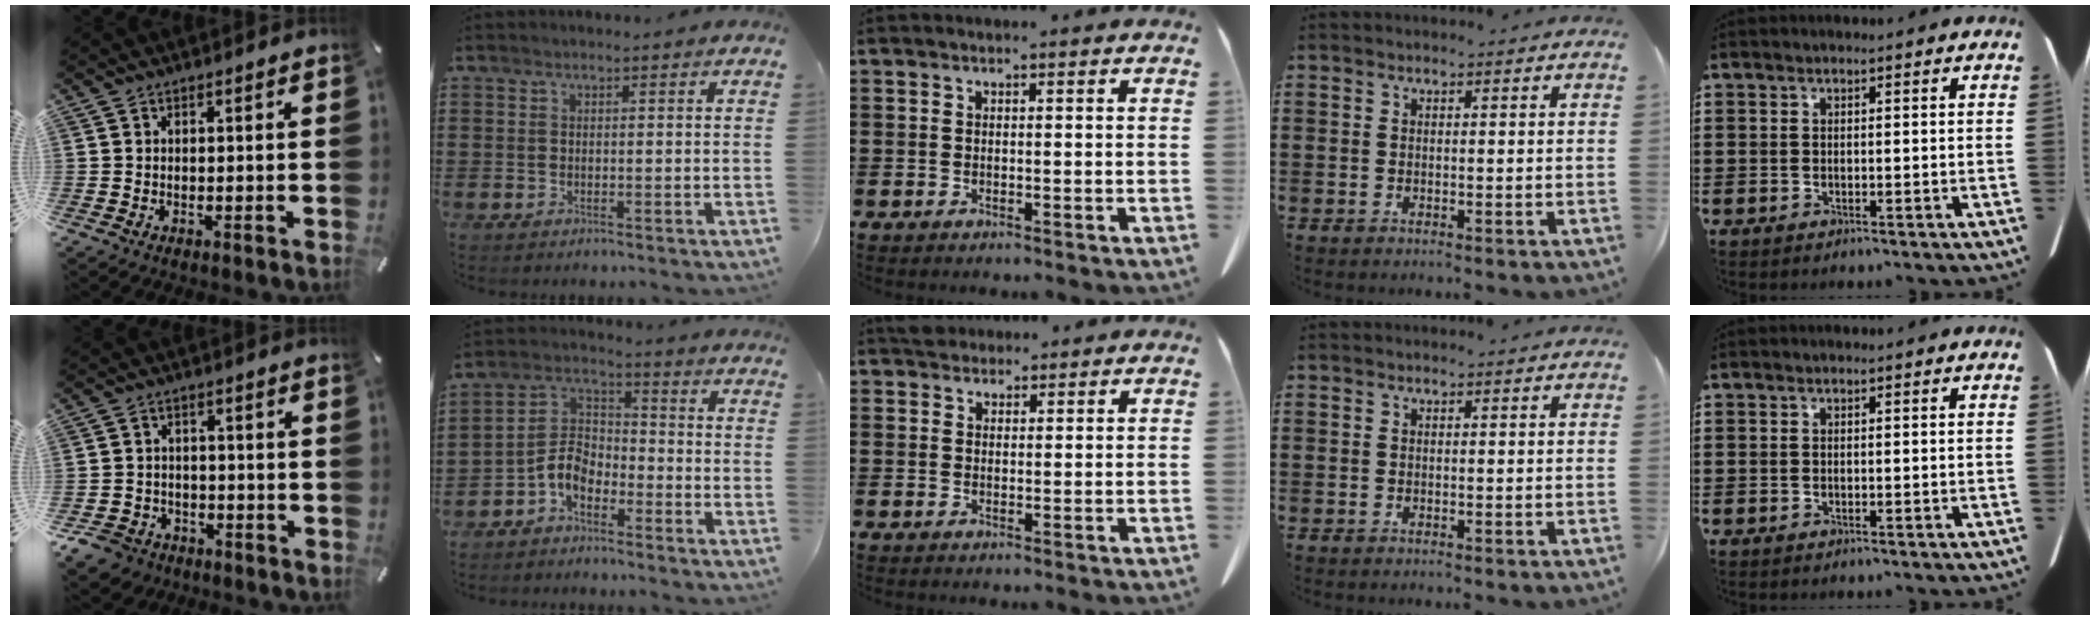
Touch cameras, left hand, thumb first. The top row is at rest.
{"thumb": {"total": 6.0, "force": [-3.9, 4.3, 1.1], "torque": [-0.038, 0.022, -0.079]}, "index": {"total": 5.9, "force": [-3.9, 3.3, 2.9], "torque": [-0.084, 0.000, -0.088]}, "middle": {"total": 2.5, "force": [2.2, 1.0, 0.4], "torque": [-0.007, 0.002, 0.044]}}